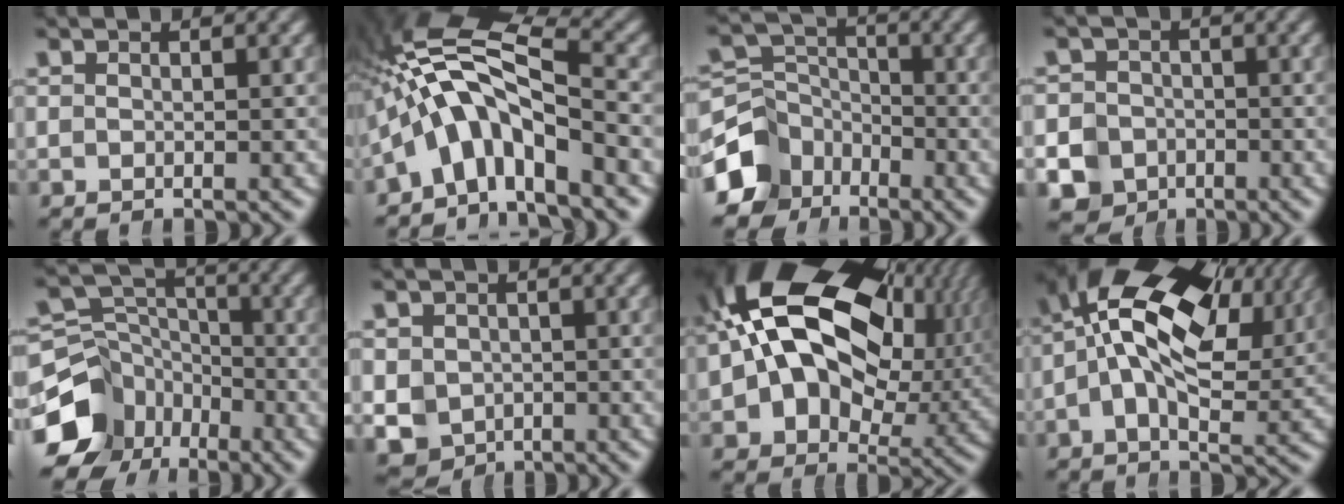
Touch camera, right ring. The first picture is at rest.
{"total": 11.8, "force": [2.1, 8.1, 8.3], "torque": [-0.180, -0.001, 0.019]}
{"total": 7.9, "force": [-2.8, 6.7, 3.3], "torque": [-0.046, -0.031, -0.045]}
{"total": 9.1, "force": [-3.6, 8.0, 2.4], "torque": [-0.038, -0.036, -0.057]}
{"total": 10.6, "force": [-3.5, 8.9, 4.5], "torque": [-0.058, -0.035, -0.057]}
{"total": 8.9, "force": [-3.0, 7.8, 3.1], "torque": [-0.065, -0.048, -0.033]}
{"total": 22.7, "force": [3.4, 15.5, 16.2], "torque": [-0.269, -0.007, 0.053]}
{"total": 18.3, "force": [4.5, 11.6, 13.5], "torque": [-0.198, 0.019, 0.047]}